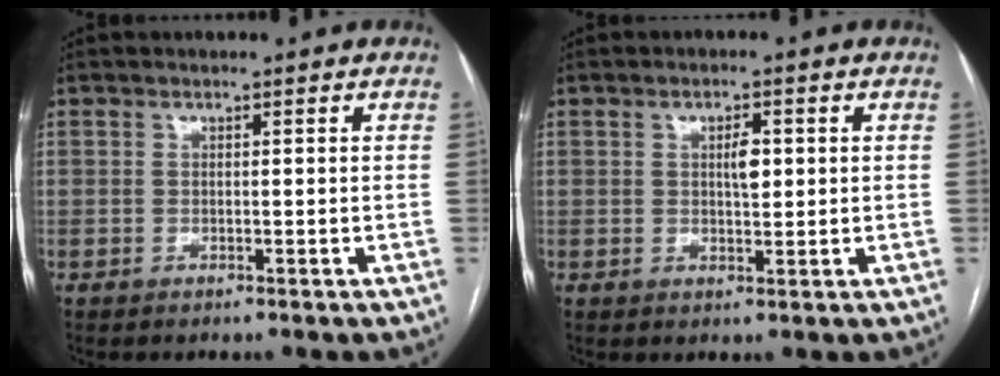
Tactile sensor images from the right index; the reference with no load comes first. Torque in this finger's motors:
{"motor_torque": [0.01, 0.00, 0.03, 0.03]}